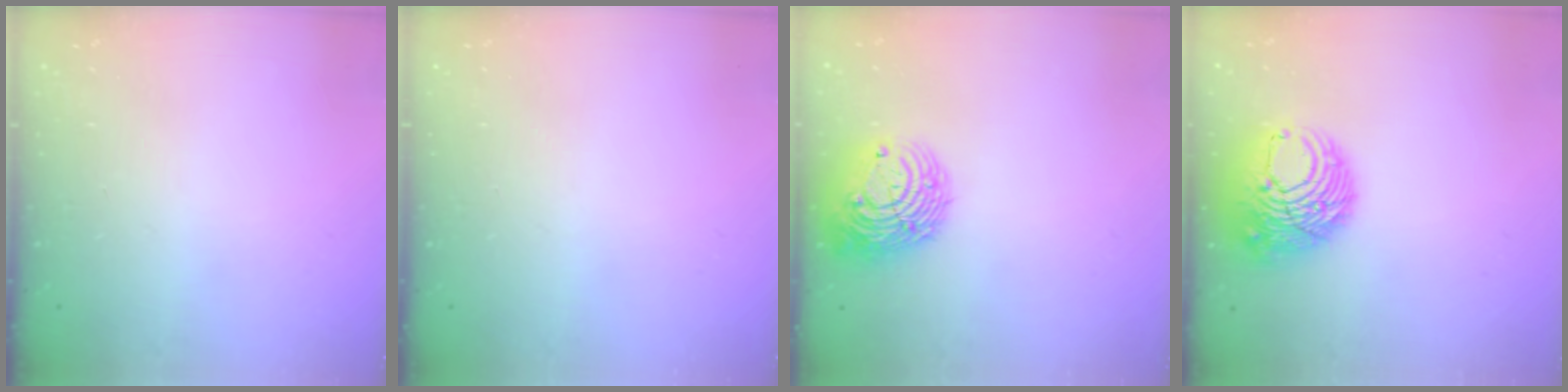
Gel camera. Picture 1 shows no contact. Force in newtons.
{"total": 0.0}
{"total": 12.7, "press": 12.7, "slide": 1.3}
{"total": 11.9, "press": 11.9, "slide": 1.2}